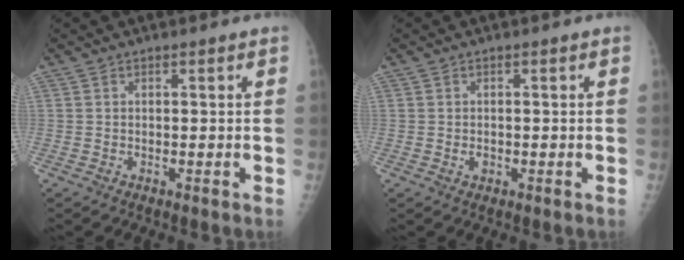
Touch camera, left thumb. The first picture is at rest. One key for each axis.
{"total": 1.0, "fx": -0.1, "fy": 0.8, "fz": 0.6, "tx": -0.008, "ty": 0.000, "tz": 0.000}